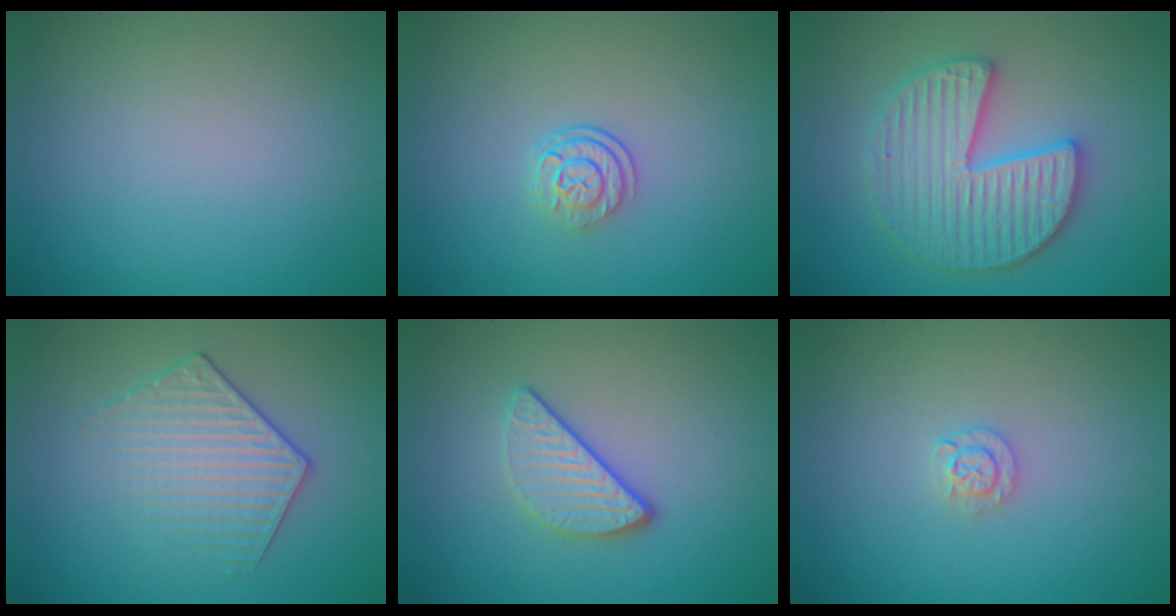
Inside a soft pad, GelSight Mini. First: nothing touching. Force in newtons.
{"total": 2.5, "press": 1.8, "slide": 1.8}
{"total": 6.0, "press": 5.9, "slide": 0.9}
{"total": 3.5, "press": 3.1, "slide": 1.5}
{"total": 2.9, "press": 2.4, "slide": 1.6}
{"total": 1.3, "press": 1.3, "slide": 0.2}